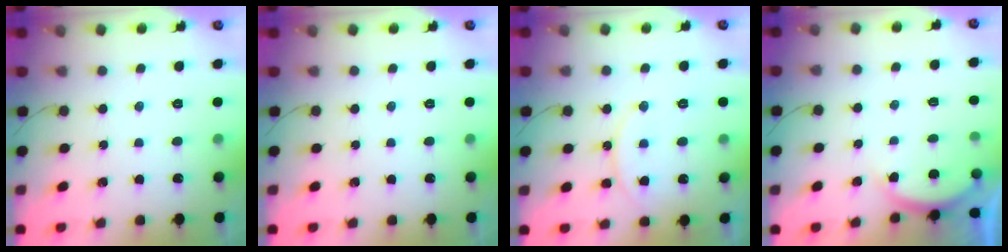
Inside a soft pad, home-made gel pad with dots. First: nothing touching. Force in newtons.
{"total": 0.0}
{"total": 10.7, "press": 10.6, "slide": 0.9}
{"total": 2.6, "press": 2.5, "slide": 0.7}